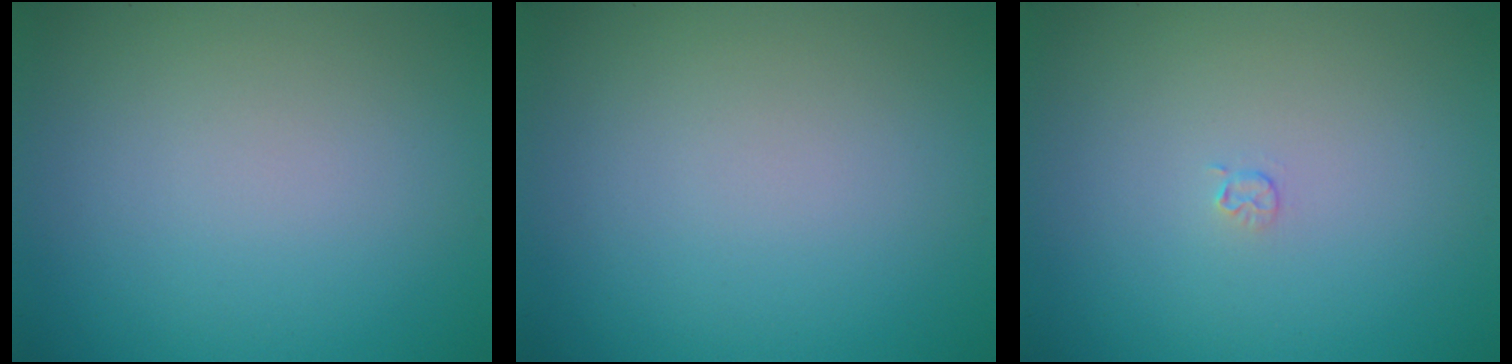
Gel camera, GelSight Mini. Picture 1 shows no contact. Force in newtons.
{"total": 0.0}
{"total": 0.6, "press": 0.3, "slide": 0.6}